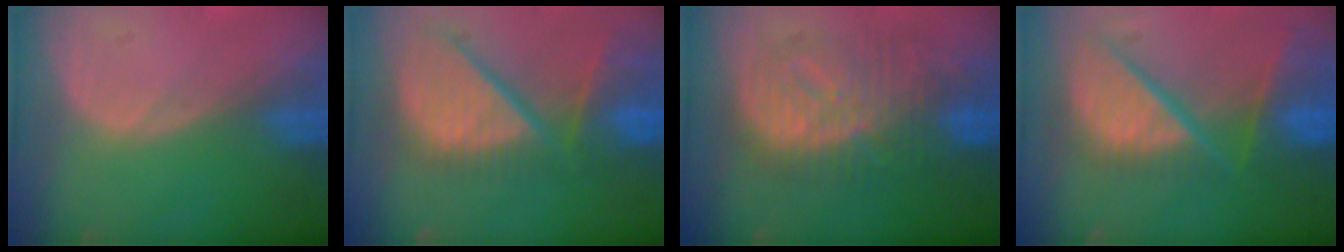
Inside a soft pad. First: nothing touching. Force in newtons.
{"total": 12.6, "press": 10.7, "slide": 6.7}
{"total": 10.4, "press": 10.4, "slide": 0.8}
{"total": 12.0, "press": 9.8, "slide": 6.8}